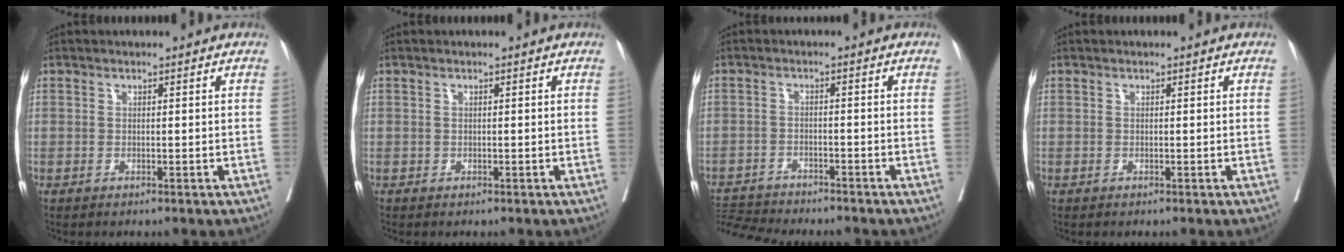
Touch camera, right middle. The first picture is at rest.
{"total": 0.0}
{"total": 7.4, "force": [-7.3, 0.4, 1.0], "torque": [-0.014, 0.000, -0.121]}
{"total": 0.0}